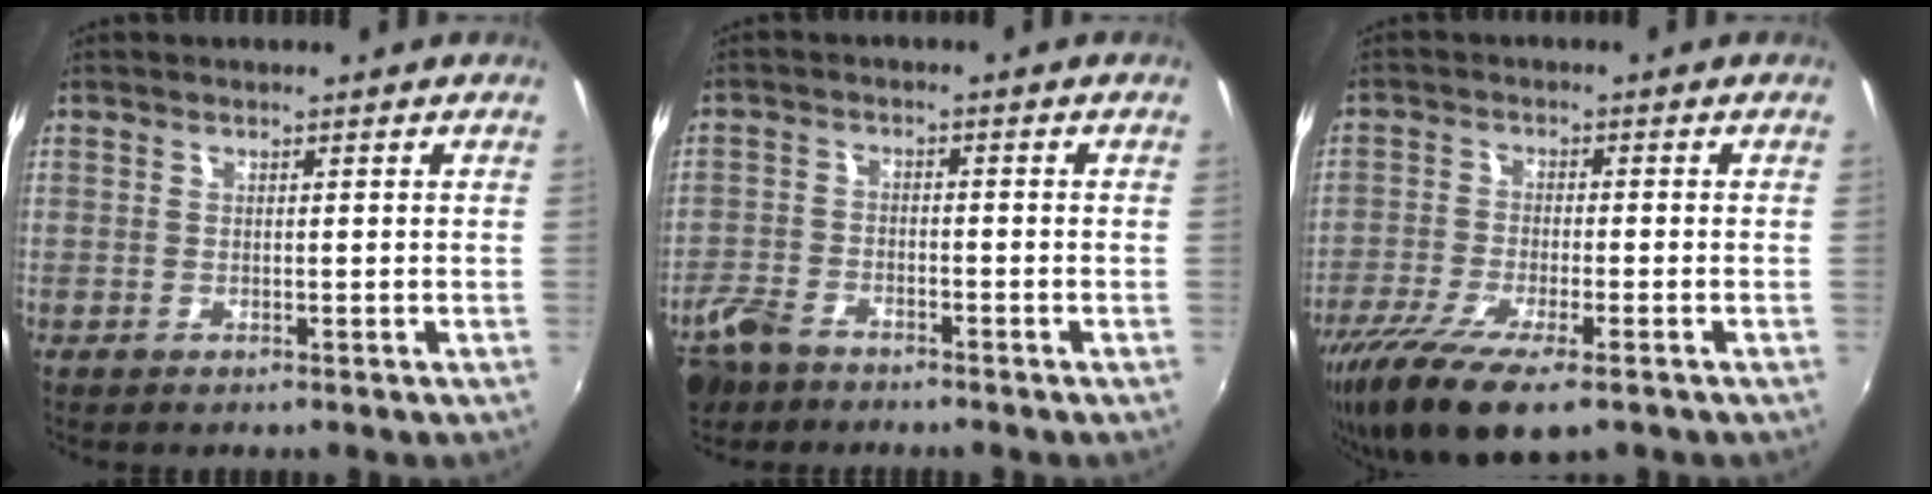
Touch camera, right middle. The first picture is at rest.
{"total": 6.7, "force": [-5.0, 3.5, 2.7], "torque": [-0.080, 0.001, -0.093]}
{"total": 12.2, "force": [-8.1, 3.3, 8.5], "torque": [-0.184, -0.045, -0.147]}